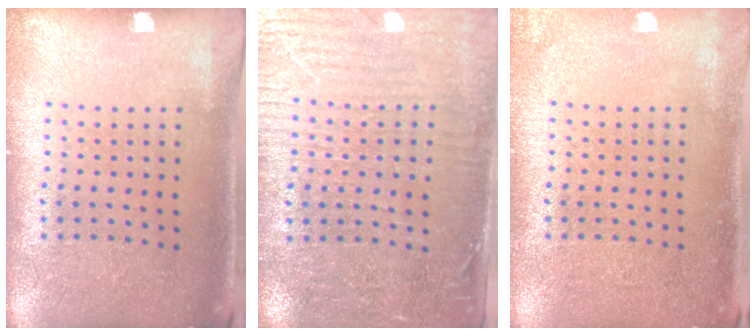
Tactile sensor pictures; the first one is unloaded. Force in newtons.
{"total": 3.5, "press": 3.0, "slide": 1.7}
{"total": 1.3, "press": 1.3, "slide": 0.1}